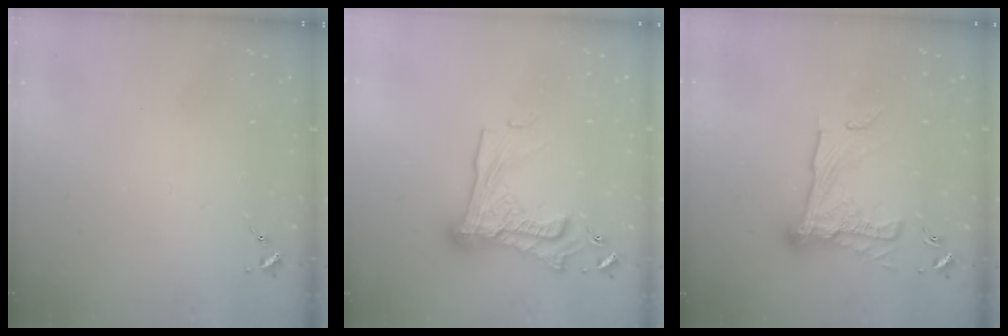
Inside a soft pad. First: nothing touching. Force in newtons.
{"total": 17.4, "press": 17.3, "slide": 1.7}
{"total": 16.8, "press": 16.8, "slide": 1.0}